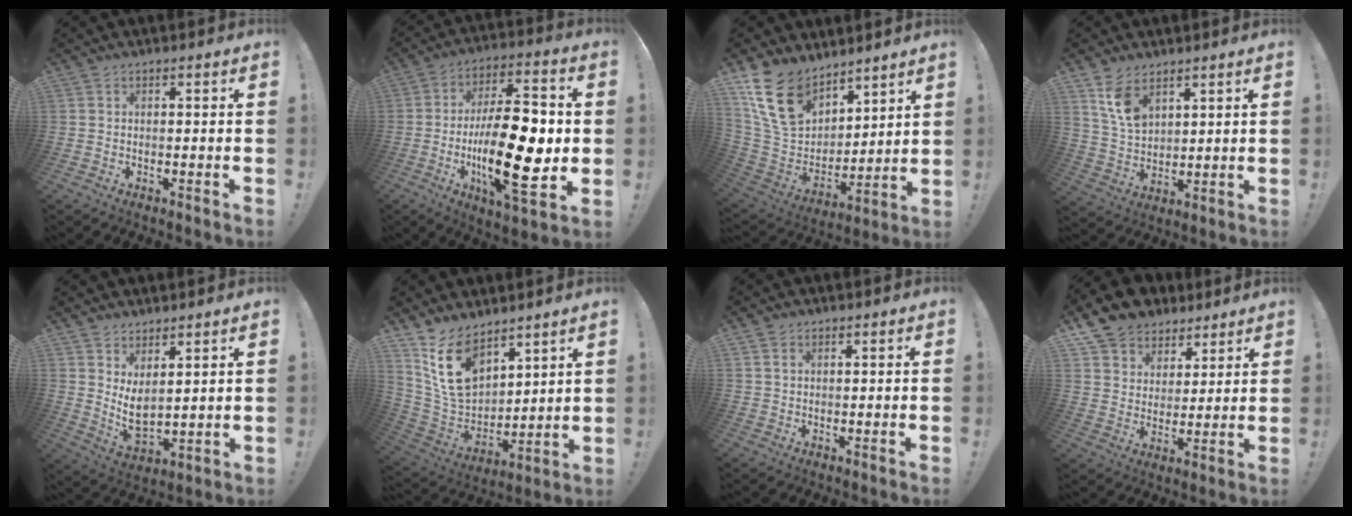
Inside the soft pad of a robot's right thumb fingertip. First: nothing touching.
{"total": 25.7, "force": [-3.6, 10.2, 23.3], "torque": [-0.417, 0.007, -0.058]}
{"total": 18.2, "force": [11.6, 10.9, 8.8], "torque": [-0.168, -0.060, 0.227]}
{"total": 9.2, "force": [5.9, 5.3, 4.8], "torque": [-0.087, -0.024, 0.115]}
{"total": 6.9, "force": [3.8, 3.6, 4.4], "torque": [-0.071, -0.046, 0.076]}
{"total": 16.0, "force": [9.0, 10.0, 8.7], "torque": [-0.148, -0.052, 0.178]}
{"total": 1.5, "force": [0.9, 1.0, 0.7], "torque": [-0.005, -0.003, 0.014]}
{"total": 11.4, "force": [8.0, 7.7, 2.5], "torque": [-0.044, -0.059, 0.158]}